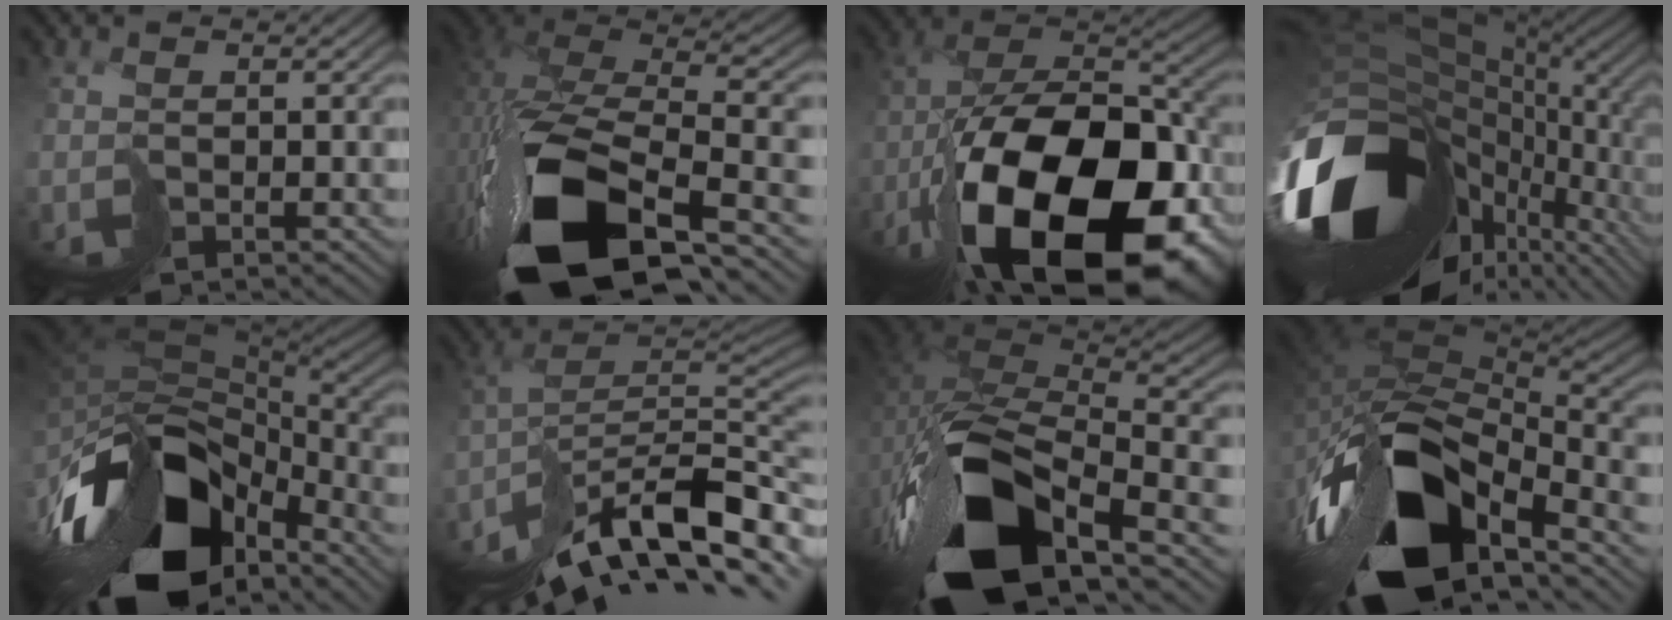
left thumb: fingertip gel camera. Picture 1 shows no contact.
{"total": 16.5, "force": [-6.2, 9.0, 12.4], "torque": [-0.267, -0.036, -0.077]}
{"total": 21.6, "force": [-9.8, 11.2, 15.6], "torque": [-0.318, -0.037, -0.132]}
{"total": 18.7, "force": [-3.5, 12.3, 13.7], "torque": [-0.317, -0.045, -0.021]}
{"total": 16.9, "force": [-9.3, 9.2, 10.6], "torque": [-0.244, -0.035, -0.125]}
{"total": 15.4, "force": [-7.4, 5.8, 12.2], "torque": [-0.237, -0.003, -0.115]}
{"total": 16.8, "force": [-8.0, 8.7, 11.9], "torque": [-0.256, -0.036, -0.121]}
{"total": 17.0, "force": [-6.6, 8.9, 12.9], "torque": [-0.278, -0.020, -0.109]}